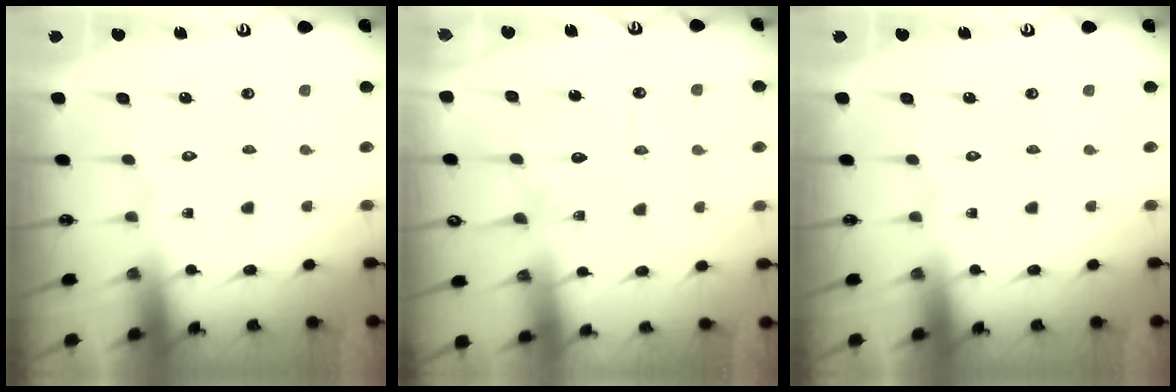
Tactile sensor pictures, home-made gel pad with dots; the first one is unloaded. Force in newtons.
{"total": 11.3, "press": 11.2, "slide": 1.1}
{"total": 0.0}